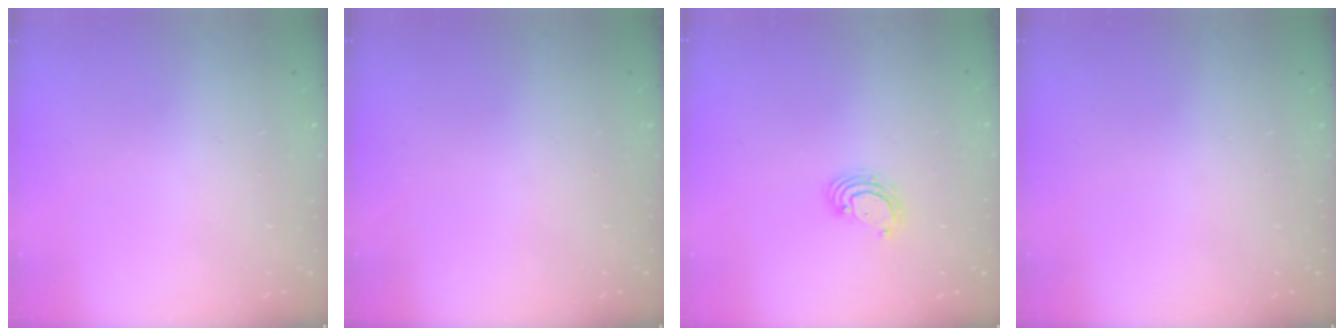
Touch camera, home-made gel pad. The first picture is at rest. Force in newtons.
{"total": 0.0}
{"total": 3.9, "press": 3.9, "slide": 0.1}
{"total": 0.0}